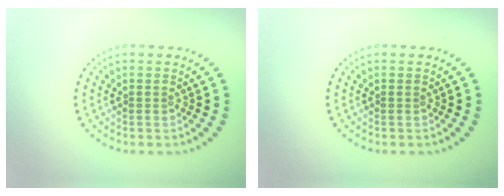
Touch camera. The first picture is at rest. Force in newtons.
{"total": 0.0}